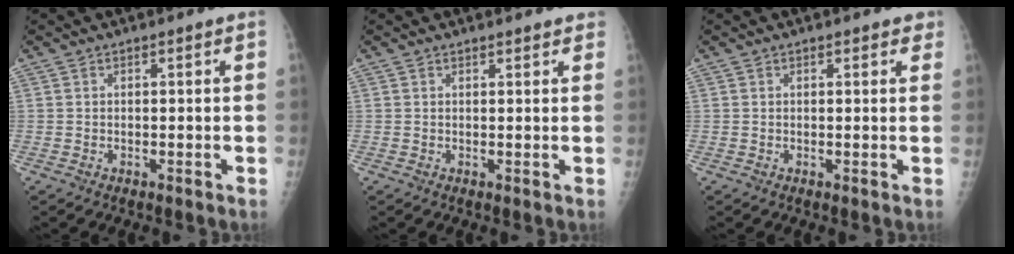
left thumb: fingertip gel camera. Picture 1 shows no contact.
{"total": 1.8, "force": [1.6, 0.6, 0.7], "torque": [0.002, -0.002, 0.017]}
{"total": 1.9, "force": [1.3, 1.0, 1.0], "torque": [0.004, -0.003, 0.010]}